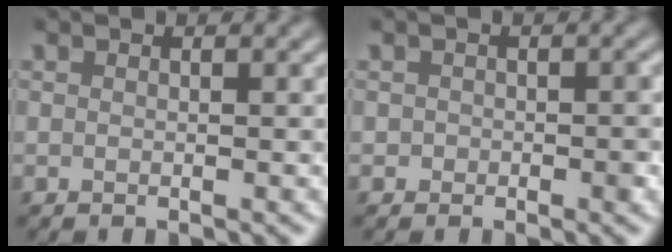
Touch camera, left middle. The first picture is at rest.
{"total": 1.2, "force": [-0.3, 1.1, 0.4], "torque": [0.000, -0.003, -0.007]}